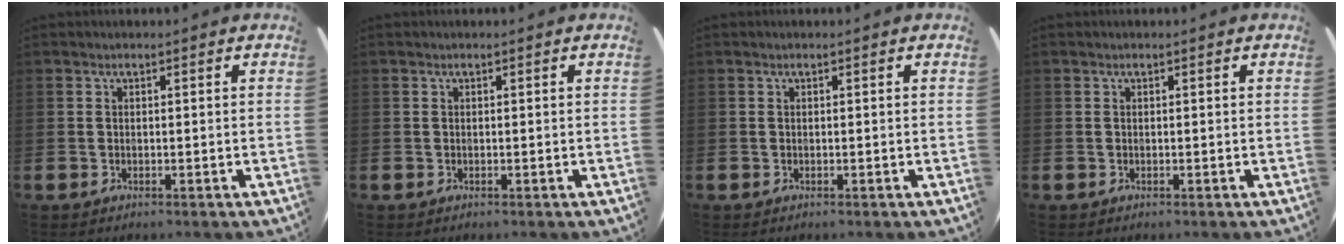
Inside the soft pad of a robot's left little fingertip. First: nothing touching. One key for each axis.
{"total": 0.0}
{"total": 0.0}
{"total": 0.0}